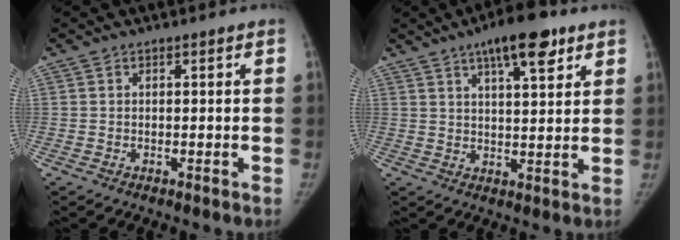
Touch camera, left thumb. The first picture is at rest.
{"total": 10.7, "force": [6.3, 3.5, 7.9], "torque": [-0.100, -0.023, 0.094]}